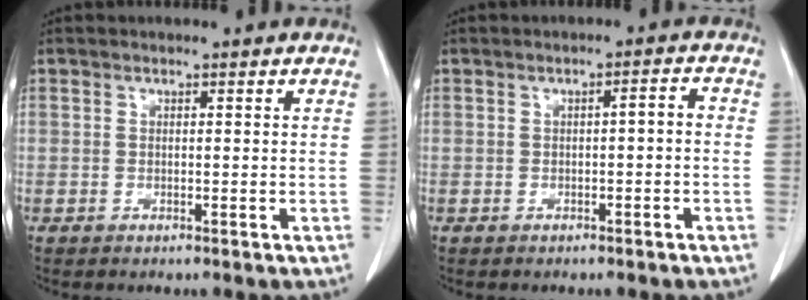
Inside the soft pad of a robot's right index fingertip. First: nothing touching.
{"total": 1.8, "force": [-0.4, 0.2, 1.7], "torque": [-0.025, 0.007, -0.006]}